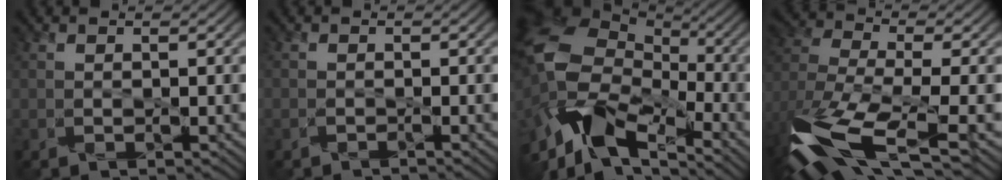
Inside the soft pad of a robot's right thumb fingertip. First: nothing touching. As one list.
[{"total": 0.6, "force": [-0.6, 0.2, -0.2], "torque": [0.010, 0.001, -0.011]}, {"total": 15.9, "force": [-7.1, 9.1, 11.0], "torque": [-0.250, -0.012, -0.142]}, {"total": 14.3, "force": [-7.9, 5.4, 10.7], "torque": [-0.273, -0.031, -0.139]}]